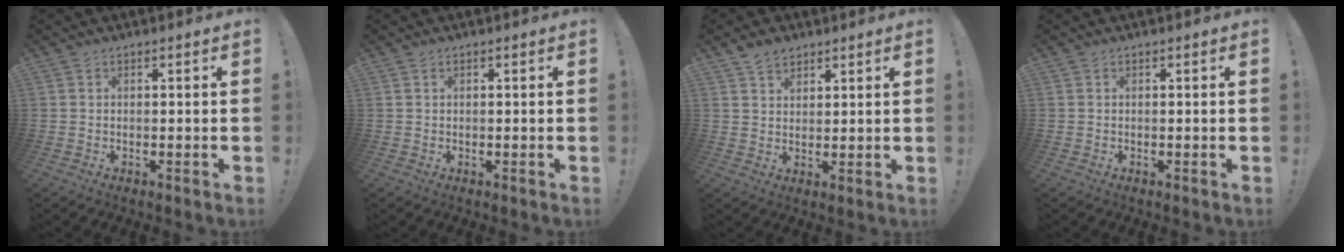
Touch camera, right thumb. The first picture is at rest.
{"total": 0.0}
{"total": 5.7, "force": [4.0, 3.8, 1.5], "torque": [-0.024, -0.017, 0.075]}
{"total": 0.0}